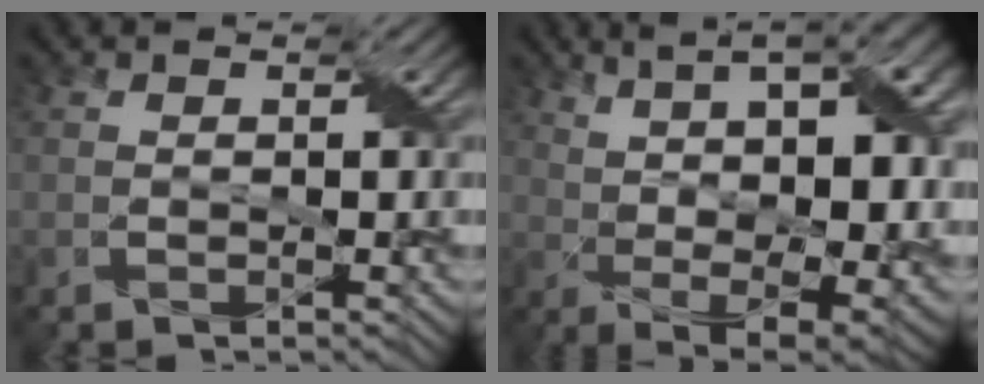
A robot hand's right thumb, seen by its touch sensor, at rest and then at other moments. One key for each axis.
{"total": 17.4, "fx": 5.0, "fy": 7.2, "fz": 15.0, "tx": -0.219, "ty": 0.023, "tz": 0.107}